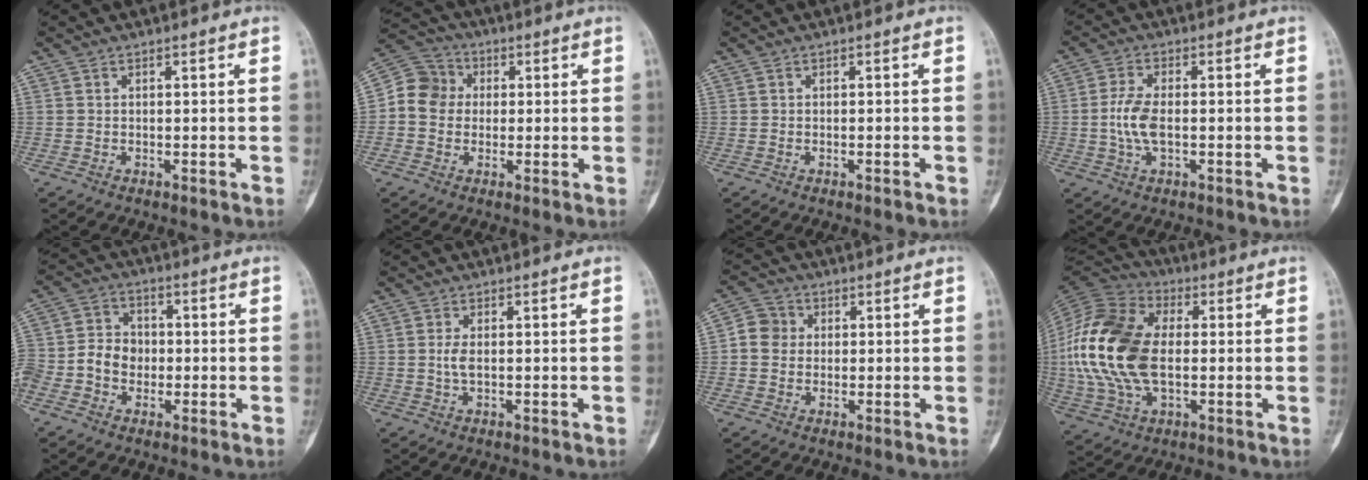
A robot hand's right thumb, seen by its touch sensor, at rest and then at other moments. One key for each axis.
{"total": 8.5, "fx": 0.2, "fy": 7.7, "fz": 3.6, "tx": -0.048, "ty": 0.024, "tz": -0.010}
{"total": 0.5, "fx": -0.3, "fy": 0.1, "fz": 0.4, "tx": -0.011, "ty": 0.001, "tz": -0.002}
{"total": 6.1, "fx": -0.6, "fy": 2.9, "fz": 5.4, "tx": -0.121, "ty": 0.007, "tz": -0.013}
{"total": 11.7, "fx": -2.0, "fy": 9.6, "fz": 6.3, "tx": -0.118, "ty": 0.033, "tz": -0.040}
{"total": 2.1, "fx": 0.0, "fy": 0.9, "fz": 1.9, "tx": -0.043, "ty": 0.000, "tz": 0.001}
{"total": 5.3, "fx": 0.4, "fy": 4.9, "fz": 1.9, "tx": -0.015, "ty": 0.010, "tz": -0.003}
{"total": 21.4, "fx": 0.3, "fy": 12.8, "fz": 17.1, "tx": -0.368, "ty": 0.008, "tz": 0.006}